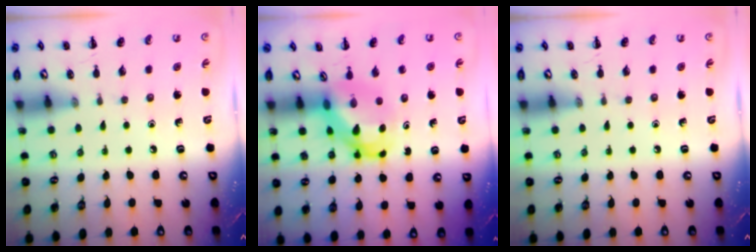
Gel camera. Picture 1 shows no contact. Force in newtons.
{"total": 5.6, "press": 5.4, "slide": 1.5}
{"total": 0.0}